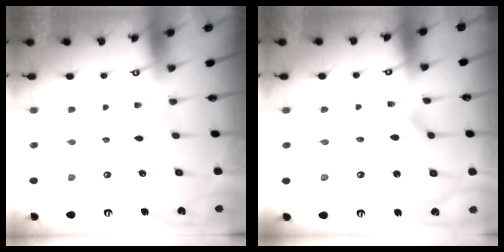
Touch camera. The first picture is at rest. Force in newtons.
{"total": 3.5, "press": 3.4, "slide": 0.3}